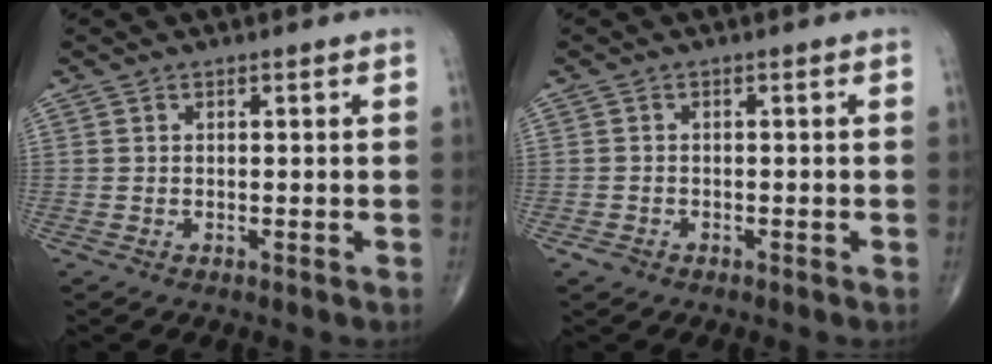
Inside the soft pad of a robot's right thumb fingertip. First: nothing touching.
{"total": 1.2, "force": [-0.8, 0.9, 0.3], "torque": [-0.007, 0.004, -0.015]}